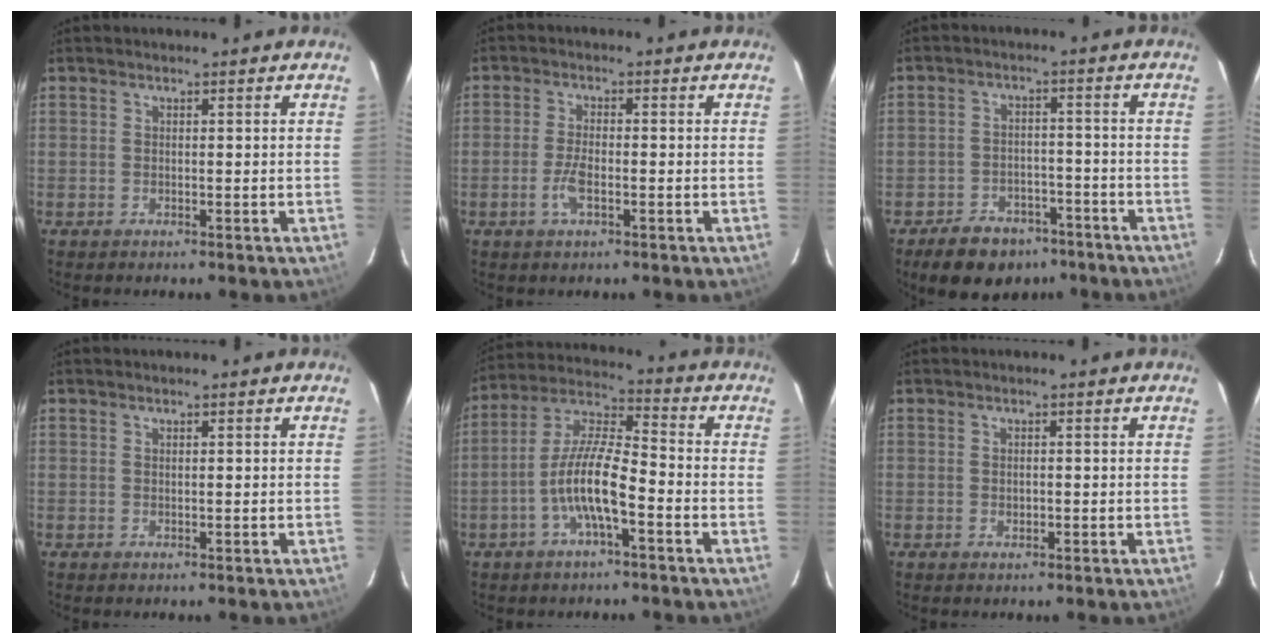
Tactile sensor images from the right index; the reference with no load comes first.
{"total": 4.1, "force": [-1.6, 1.3, 3.5], "torque": [-0.078, -0.001, -0.031]}
{"total": 10.9, "force": [-7.7, 6.7, 3.9], "torque": [-0.094, 0.021, -0.098]}
{"total": 0.0}
{"total": 10.7, "force": [-4.2, 2.3, 9.5], "torque": [-0.200, 0.007, -0.084]}
{"total": 1.1, "force": [-0.2, 0.8, 0.8], "torque": [-0.014, 0.003, -0.003]}